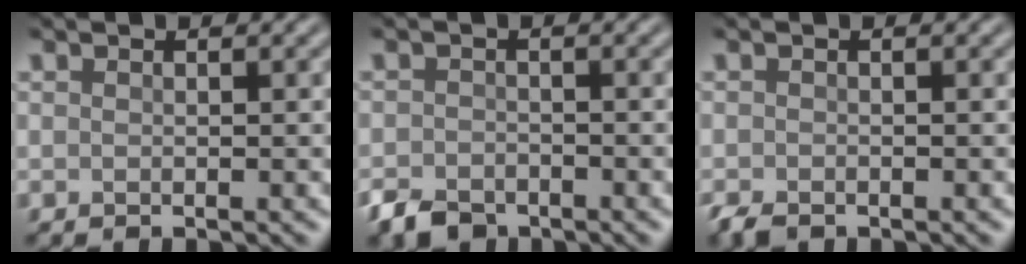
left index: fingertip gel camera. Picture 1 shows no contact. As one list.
[{"total": 2.8, "force": [-2.2, 1.5, 1.0], "torque": [-0.017, -0.004, -0.049]}, {"total": 1.3, "force": [-1.1, 0.5, 0.6], "torque": [-0.012, -0.005, -0.024]}]